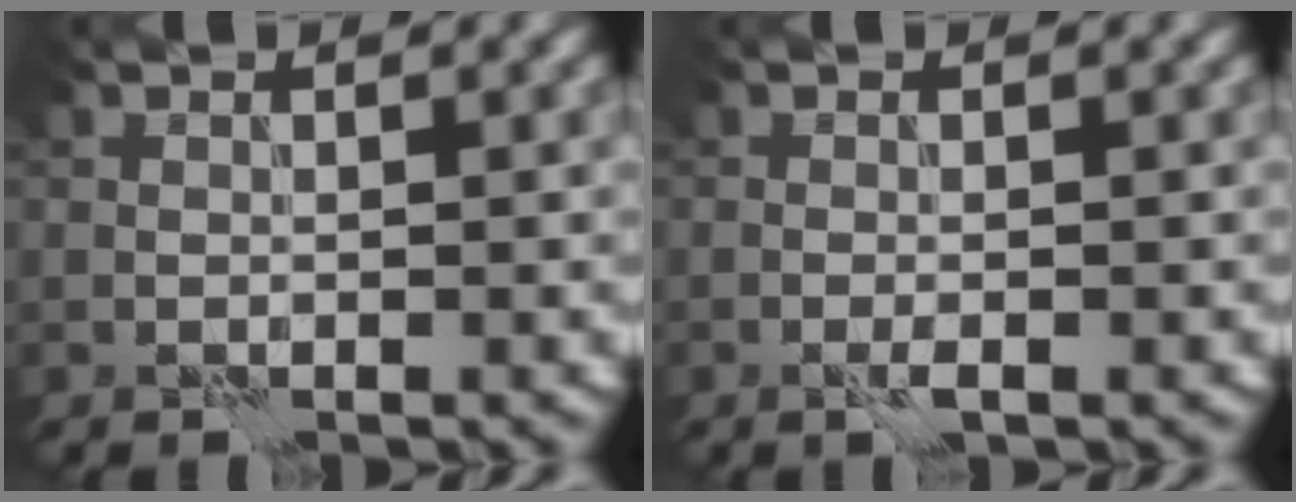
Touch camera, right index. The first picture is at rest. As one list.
[{"total": 0.8, "force": [-0.4, 0.0, 0.7], "torque": [-0.015, -0.002, -0.010]}]